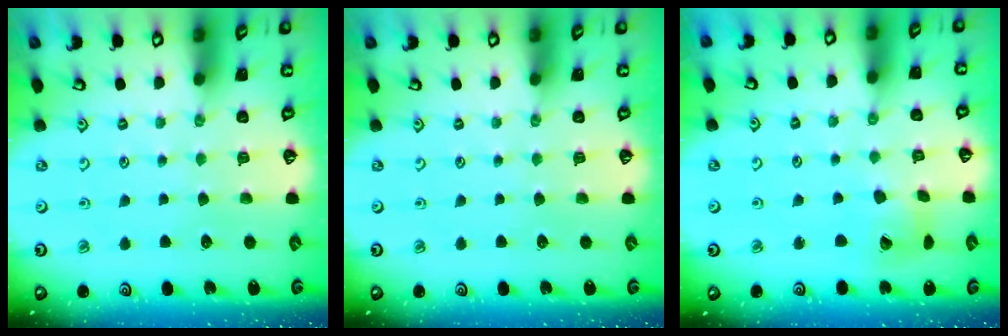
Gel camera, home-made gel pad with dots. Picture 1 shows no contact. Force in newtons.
{"total": 0.0}
{"total": 9.2, "press": 9.1, "slide": 1.2}